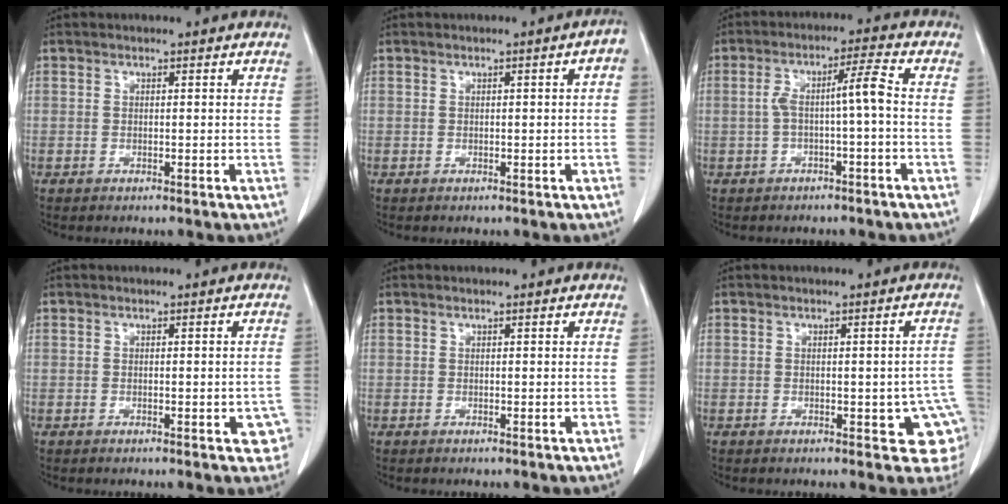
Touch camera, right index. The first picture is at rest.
{"total": 1.8, "force": [0.0, 0.3, 1.7], "torque": [-0.015, 0.005, -0.001]}
{"total": 5.4, "force": [-0.8, 0.0, 5.3], "torque": [-0.100, 0.028, -0.009]}
{"total": 3.5, "force": [-1.1, 1.4, 3.1], "torque": [-0.016, 0.005, -0.011]}
{"total": 0.0}
{"total": 7.2, "force": [-1.4, 3.0, 6.4], "torque": [-0.056, 0.009, -0.012]}